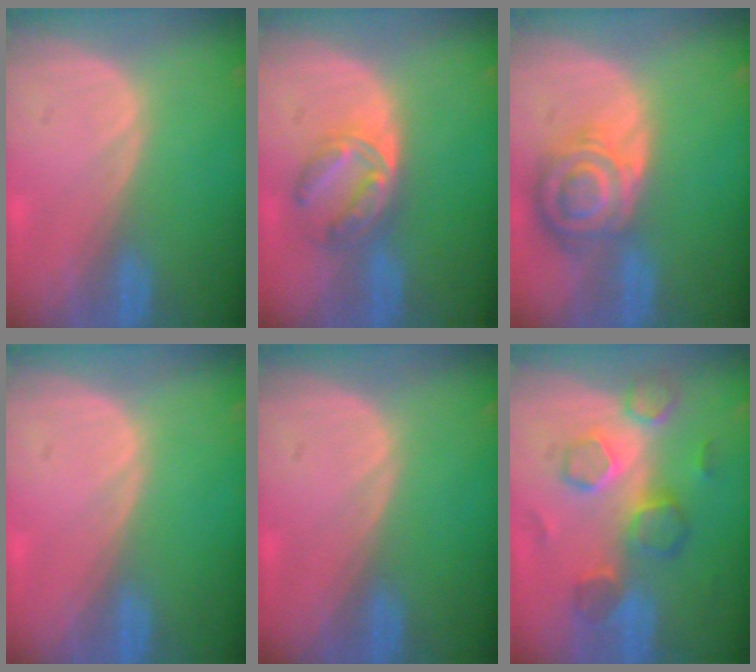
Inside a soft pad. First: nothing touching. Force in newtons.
{"total": 5.8, "press": 5.5, "slide": 1.8}
{"total": 8.3, "press": 7.2, "slide": 4.1}
{"total": 0.0}
{"total": 0.0}
{"total": 8.2, "press": 8.0, "slide": 1.8}